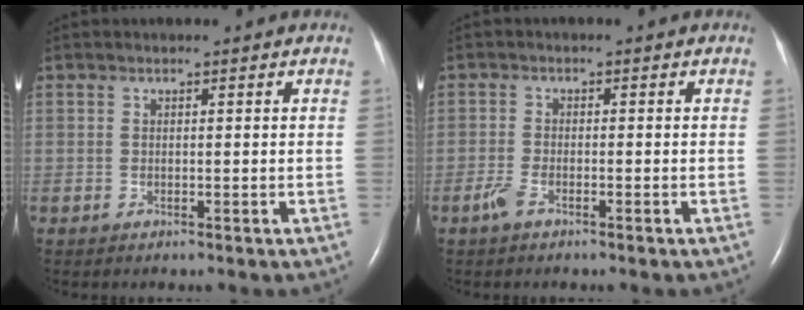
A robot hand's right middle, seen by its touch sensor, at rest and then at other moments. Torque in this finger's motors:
{"motor_torque": [-0.12, -0.09, 0.02, 0.02]}